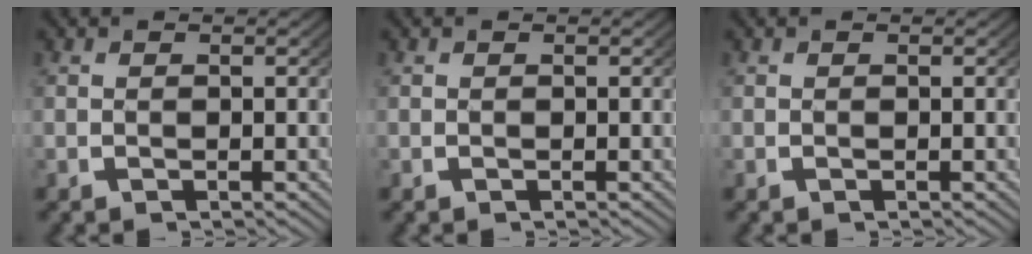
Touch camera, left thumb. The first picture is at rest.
{"total": 0.0}
{"total": 0.0}